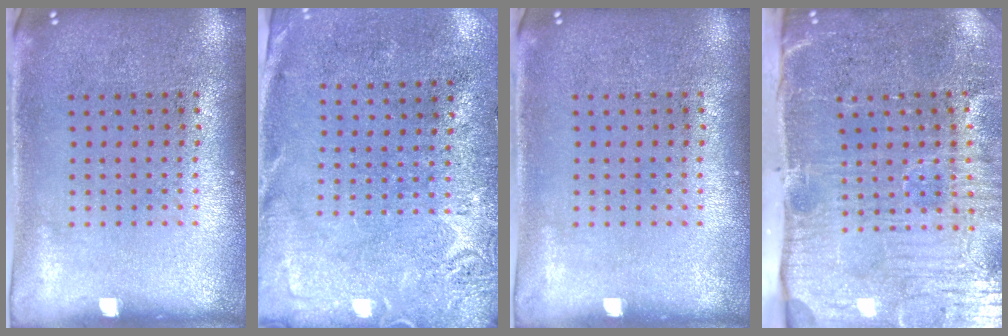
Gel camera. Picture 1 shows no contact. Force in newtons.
{"total": 2.6, "press": 2.1, "slide": 1.6}
{"total": 0.0}
{"total": 5.3, "press": 4.4, "slide": 2.9}